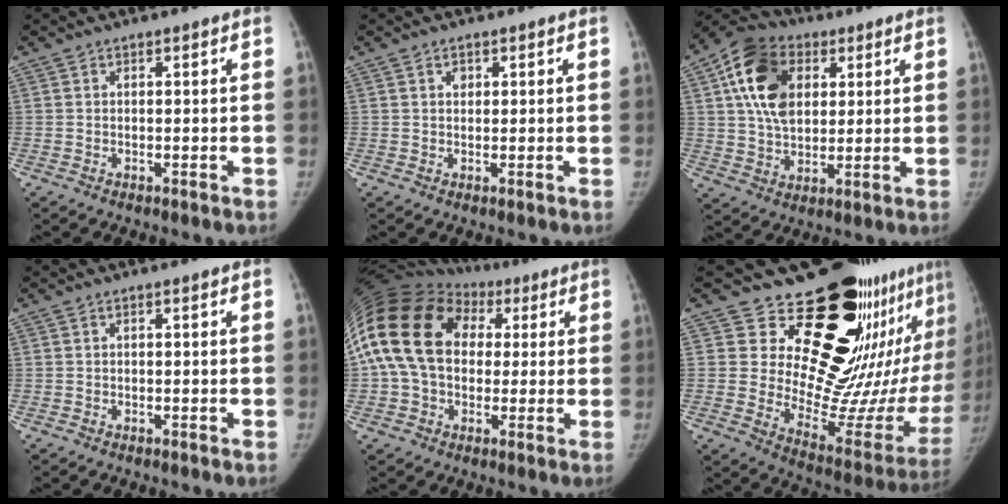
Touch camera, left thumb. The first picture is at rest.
{"total": 1.4, "force": [0.7, 1.1, 0.6], "torque": [0.002, -0.003, 0.009]}
{"total": 15.3, "force": [4.8, 10.6, 9.9], "torque": [-0.155, -0.005, 0.081]}
{"total": 0.0}
{"total": 21.8, "force": [3.8, 16.2, 14.1], "torque": [-0.291, 0.055, 0.067]}
{"total": 27.7, "force": [17.7, 12.6, 17.2], "torque": [-0.214, -0.123, 0.252]}